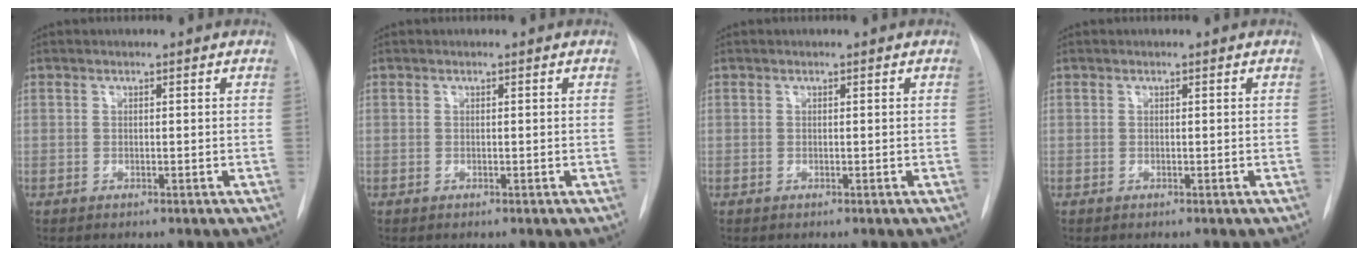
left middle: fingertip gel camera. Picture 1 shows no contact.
{"total": 0.0}
{"total": 0.0}
{"total": 0.0}